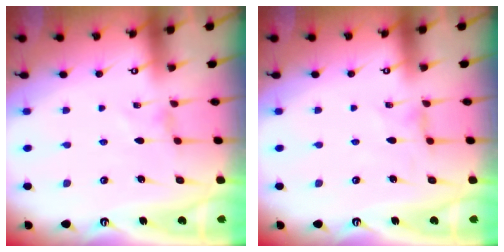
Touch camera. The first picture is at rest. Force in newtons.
{"total": 0.5, "press": 0.5, "slide": 0.2}